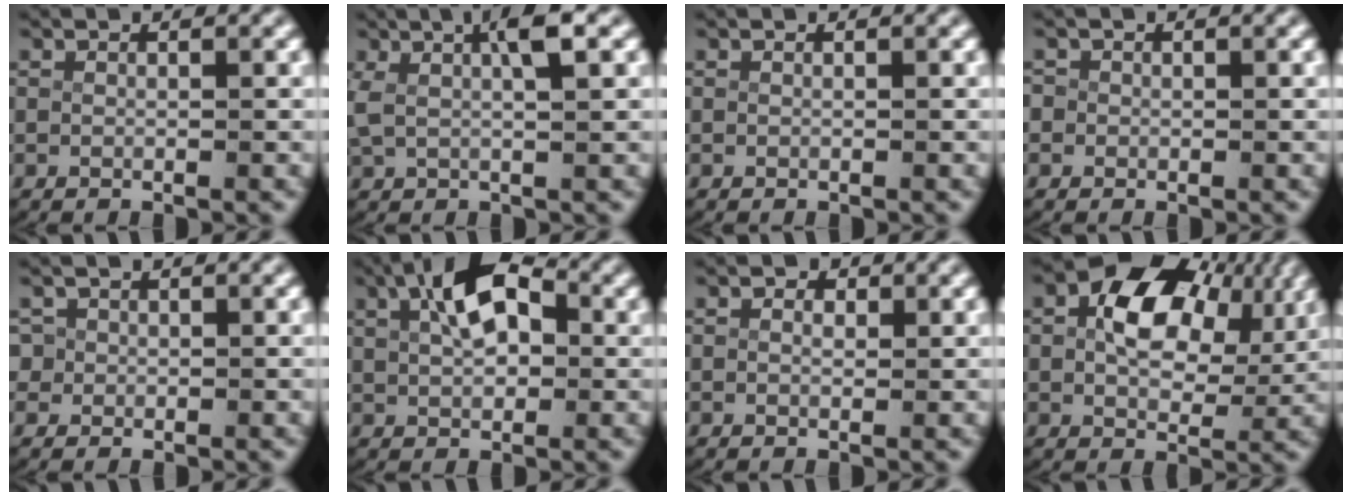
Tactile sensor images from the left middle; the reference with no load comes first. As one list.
[{"total": 5.3, "force": [2.1, 2.4, 4.2], "torque": [-0.085, 0.009, 0.033]}, {"total": 0.0}, {"total": 1.5, "force": [-0.1, 1.5, 0.3], "torque": [-0.015, -0.005, -0.003]}, {"total": 2.3, "force": [0.3, 2.2, 0.6], "torque": [-0.025, -0.009, 0.008]}, {"total": 6.4, "force": [2.1, 3.4, 5.0], "torque": [-0.091, -0.002, 0.038]}, {"total": 0.9, "force": [0.2, 0.6, 0.6], "torque": [-0.011, -0.007, 0.005]}, {"total": 8.6, "force": [2.6, 5.3, 6.3], "torque": [-0.102, 0.005, 0.035]}]